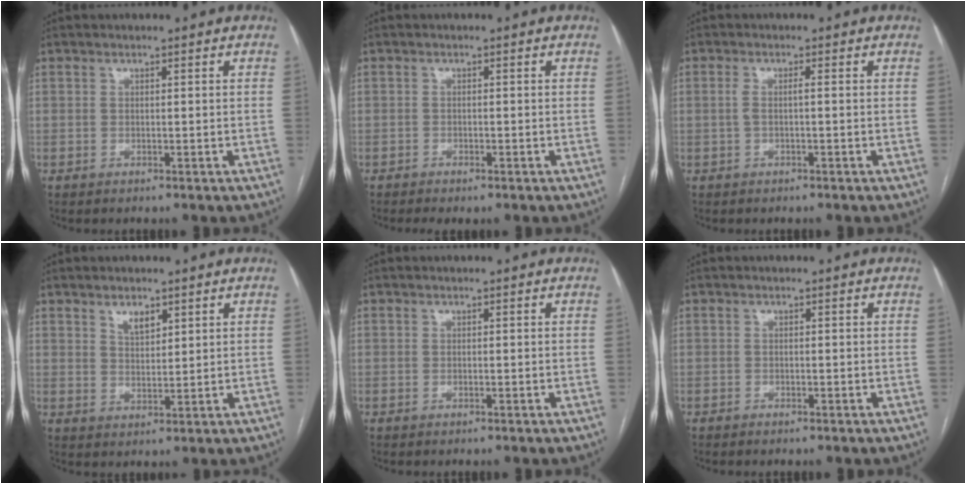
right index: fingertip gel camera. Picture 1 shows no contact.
{"total": 2.8, "force": [-2.0, 1.2, 1.4], "torque": [-0.026, -0.003, -0.025]}
{"total": 1.9, "force": [-0.3, 0.5, 1.9], "torque": [-0.042, 0.010, -0.004]}
{"total": 3.3, "force": [2.0, 1.6, 2.0], "torque": [-0.037, 0.000, 0.042]}
{"total": 0.0}
{"total": 0.8, "force": [-0.6, 0.4, 0.2], "torque": [-0.007, 0.001, -0.009]}